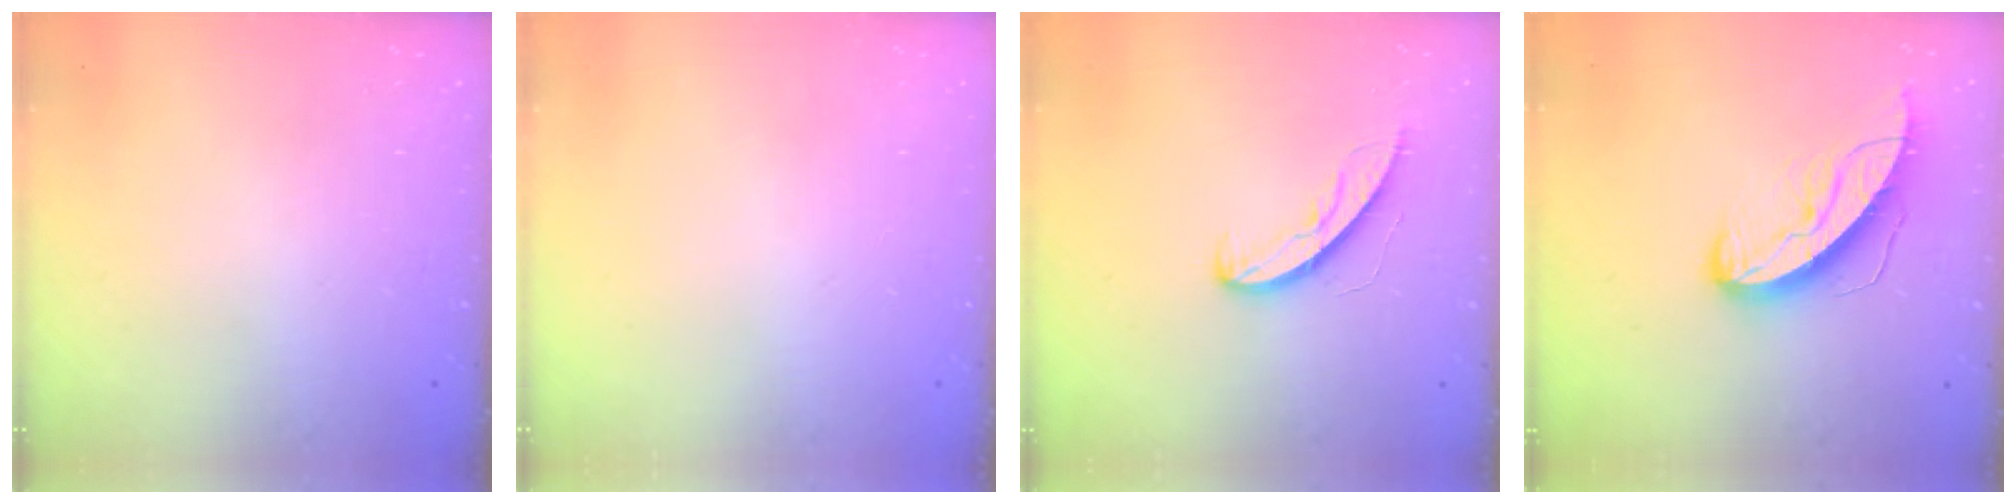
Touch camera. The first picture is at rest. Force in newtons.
{"total": 0.0}
{"total": 6.7, "press": 6.7, "slide": 0.5}
{"total": 11.3, "press": 11.2, "slide": 0.8}